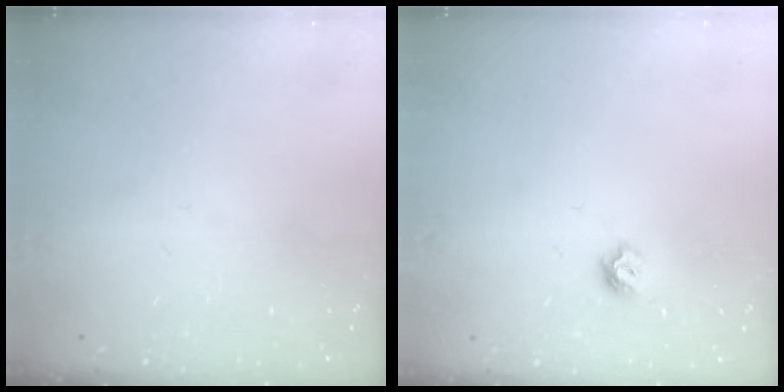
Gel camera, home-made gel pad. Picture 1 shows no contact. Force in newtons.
{"total": 5.1, "press": 5.1, "slide": 0.6}